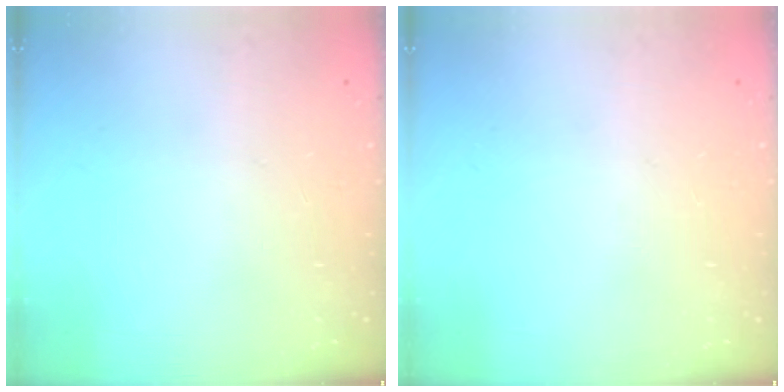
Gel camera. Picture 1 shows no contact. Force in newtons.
{"total": 0.0}